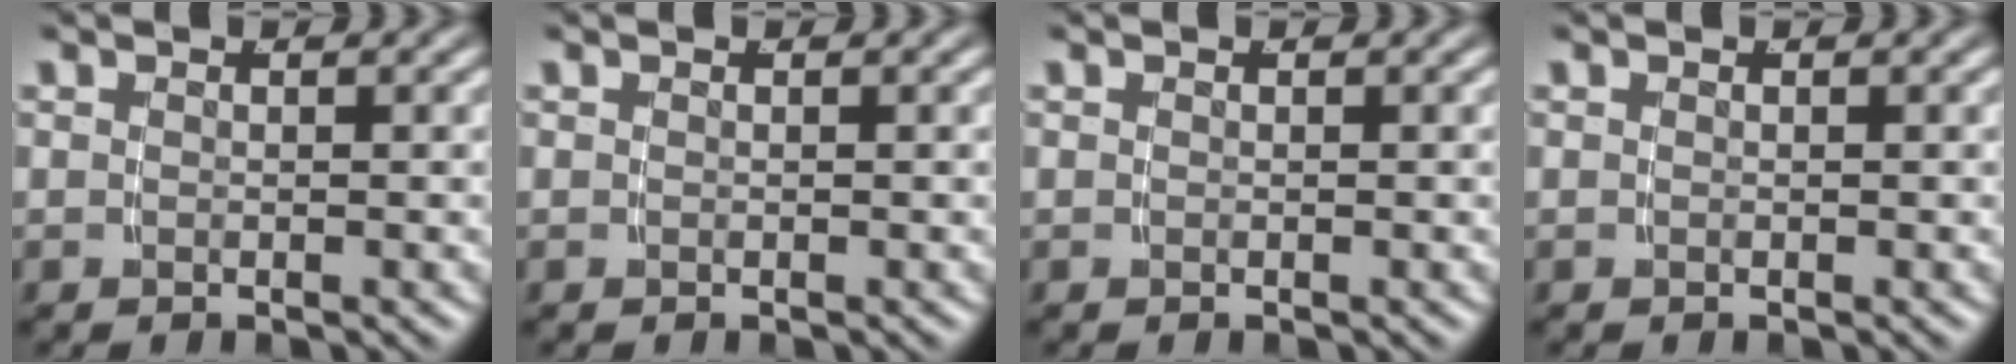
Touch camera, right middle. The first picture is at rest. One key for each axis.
{"total": 0.0}
{"total": 0.0}
{"total": 0.0}